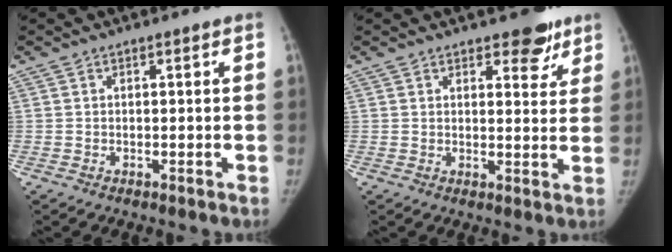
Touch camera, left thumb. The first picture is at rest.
{"total": 5.8, "force": [3.9, 2.7, 3.3], "torque": [-0.009, -0.021, 0.047]}